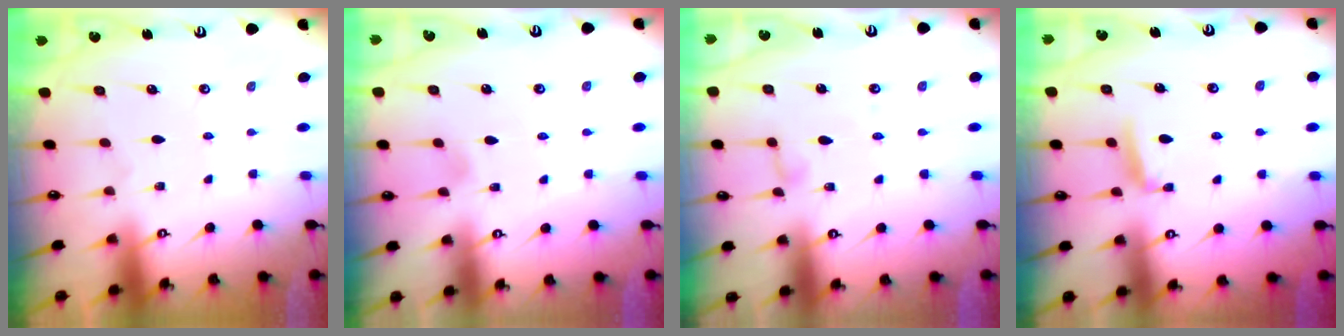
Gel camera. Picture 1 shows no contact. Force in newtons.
{"total": 4.3, "press": 4.2, "slide": 0.6}
{"total": 3.5, "press": 3.5, "slide": 0.3}
{"total": 5.7, "press": 5.6, "slide": 0.6}